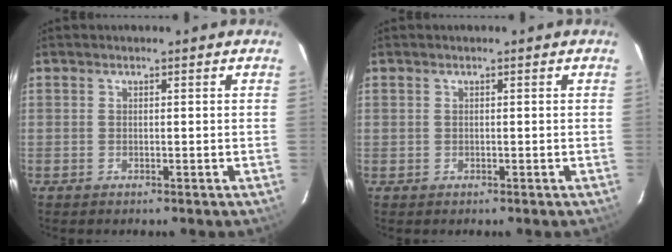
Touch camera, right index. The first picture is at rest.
{"total": 0.0}